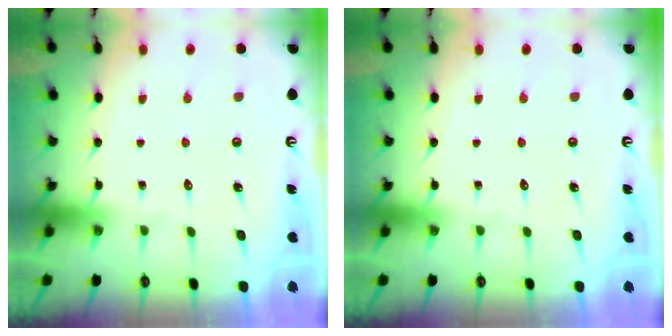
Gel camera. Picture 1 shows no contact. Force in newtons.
{"total": 0.0}